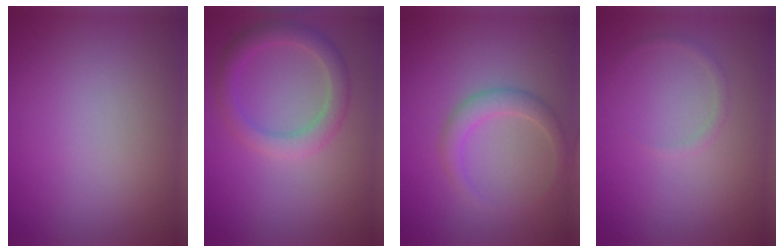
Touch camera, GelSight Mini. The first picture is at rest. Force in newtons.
{"total": 2.9, "press": 2.9, "slide": 0.1}
{"total": 2.1, "press": 2.1, "slide": 0.1}
{"total": 0.6, "press": 0.6, "slide": 0.1}